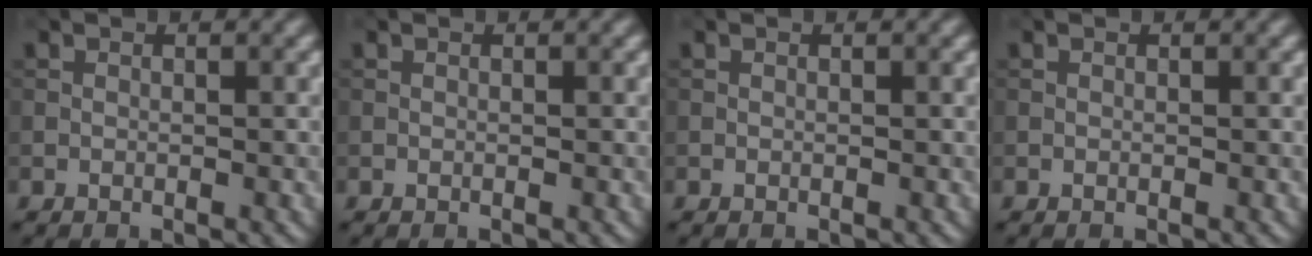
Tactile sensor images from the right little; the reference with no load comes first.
{"total": 0.0}
{"total": 0.0}
{"total": 0.0}